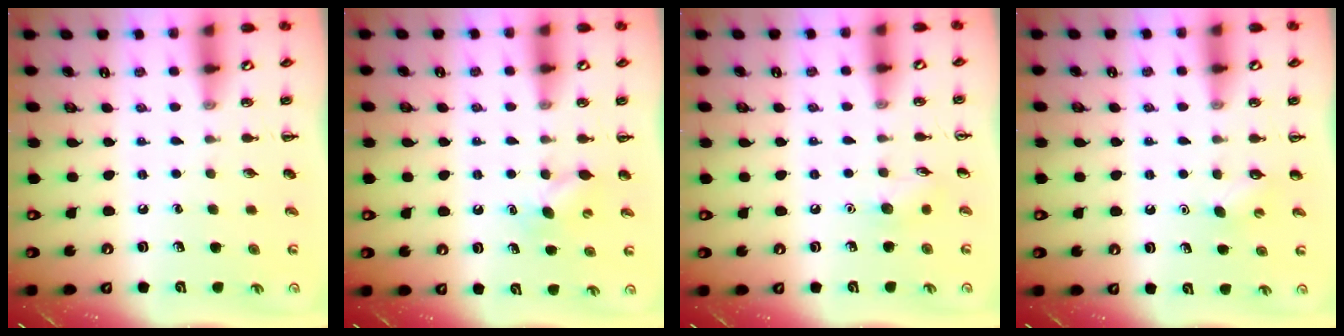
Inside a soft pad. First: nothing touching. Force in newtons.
{"total": 5.1, "press": 4.8, "slide": 1.5}
{"total": 6.2, "press": 6.0, "slide": 1.7}
{"total": 2.8, "press": 2.7, "slide": 0.8}